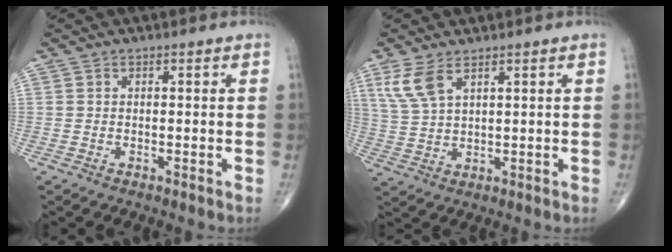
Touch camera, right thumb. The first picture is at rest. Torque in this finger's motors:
{"motor_torque": [-0.69, 0.50, 0.74, 0.23, 0.07]}